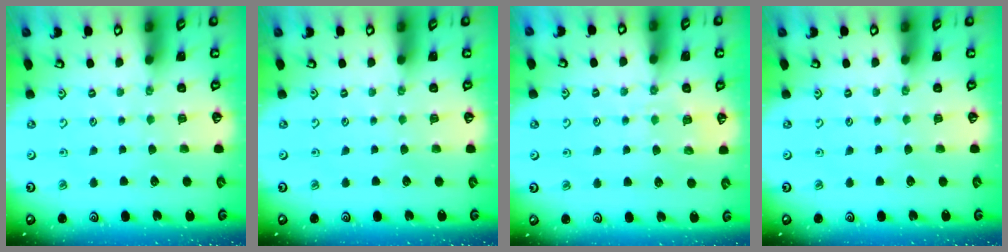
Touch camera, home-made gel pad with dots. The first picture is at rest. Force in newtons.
{"total": 0.0}
{"total": 6.3, "press": 6.3, "slide": 0.8}
{"total": 0.0}